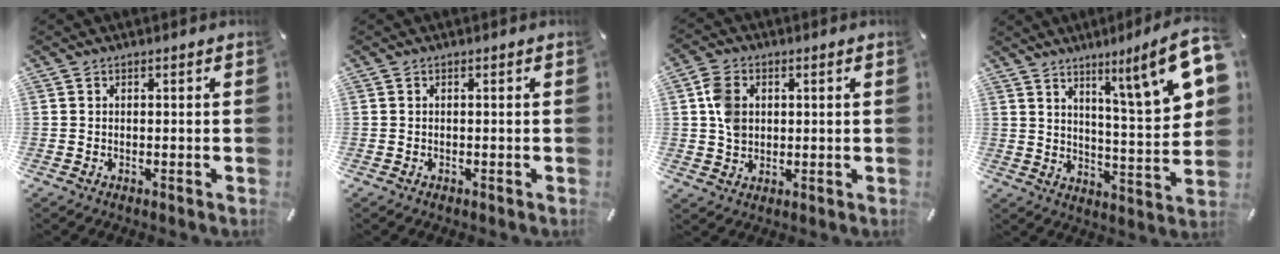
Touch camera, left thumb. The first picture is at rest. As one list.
[{"total": 0.0}, {"total": 6.4, "force": [1.3, 5.0, 3.7], "torque": [-0.078, 0.006, 0.024]}, {"total": 14.7, "force": [9.4, 1.5, 11.1], "torque": [-0.154, -0.077, 0.138]}]